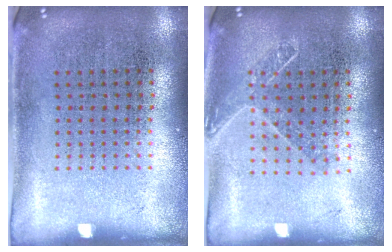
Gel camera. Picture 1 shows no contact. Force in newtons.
{"total": 1.4, "press": 1.1, "slide": 0.8}